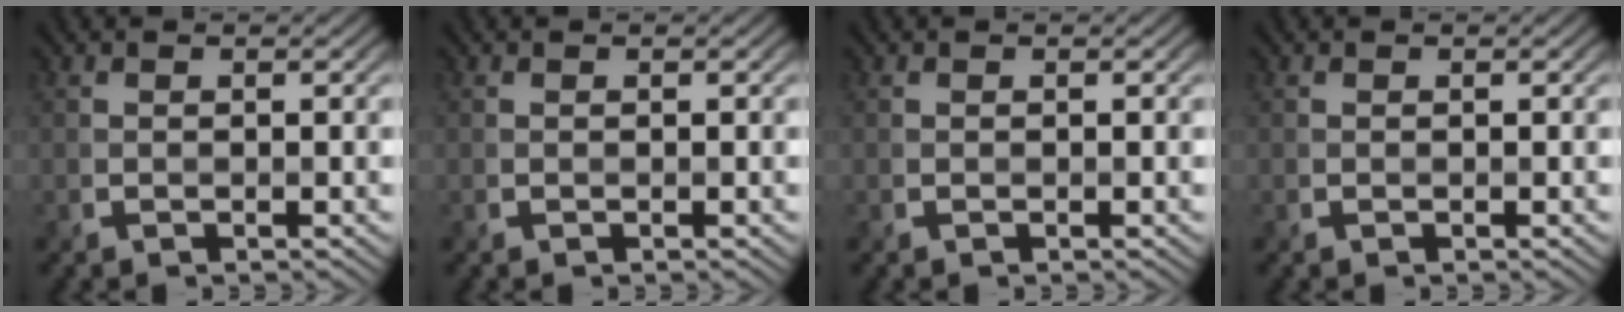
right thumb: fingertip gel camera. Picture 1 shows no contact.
{"total": 0.0}
{"total": 0.0}
{"total": 0.0}